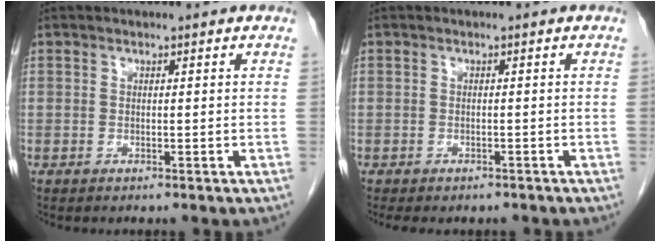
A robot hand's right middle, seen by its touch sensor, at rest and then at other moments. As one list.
[{"total": 5.3, "force": [-4.4, 2.3, 1.8], "torque": [-0.019, 0.000, -0.053]}]